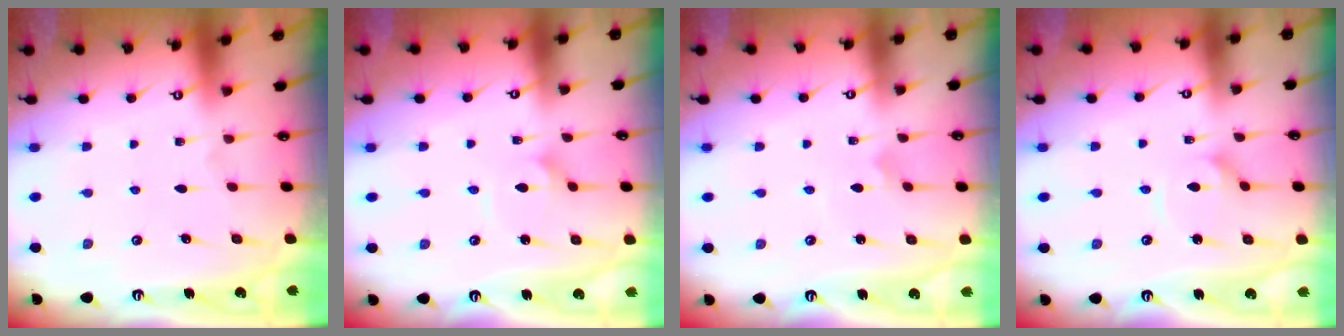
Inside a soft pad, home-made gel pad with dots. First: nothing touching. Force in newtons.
{"total": 1.7, "press": 1.7, "slide": 0.0}
{"total": 2.2, "press": 2.2, "slide": 0.1}
{"total": 2.6, "press": 2.5, "slide": 0.3}